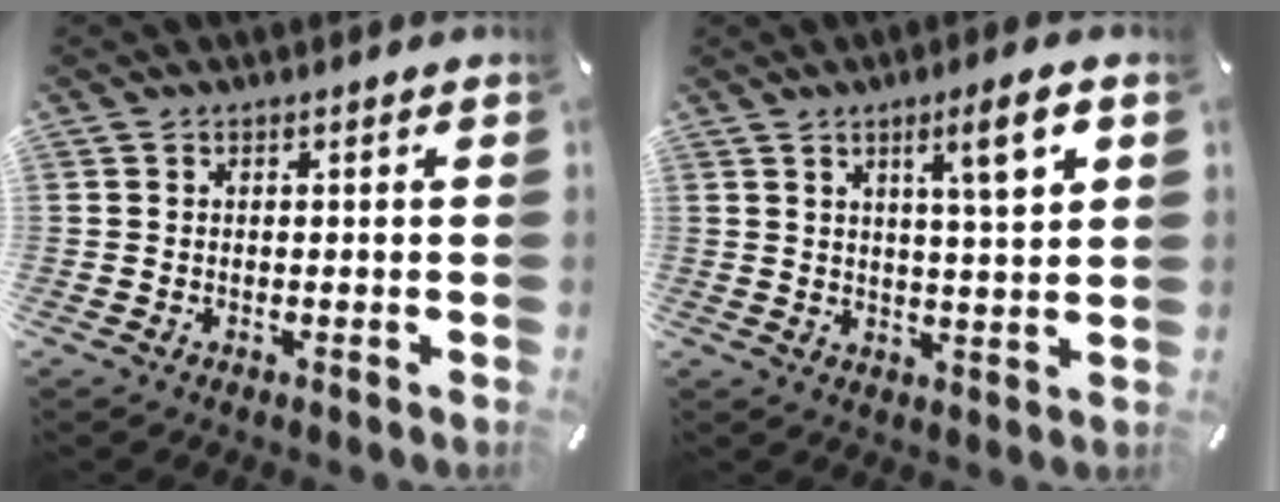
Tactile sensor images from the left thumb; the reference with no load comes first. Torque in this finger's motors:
{"motor_torque": [1.35, 1.36, 0.85, -0.82, 0.03]}